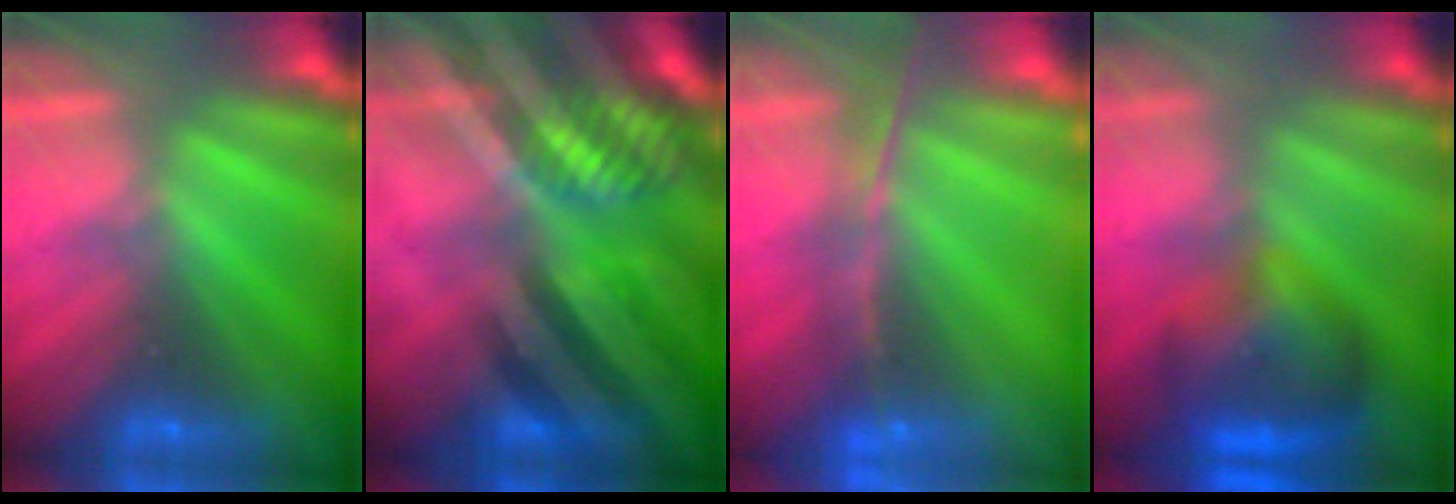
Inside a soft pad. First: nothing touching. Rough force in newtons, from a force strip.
{"total": 8.0}
{"total": 10.9}
{"total": 13.7}